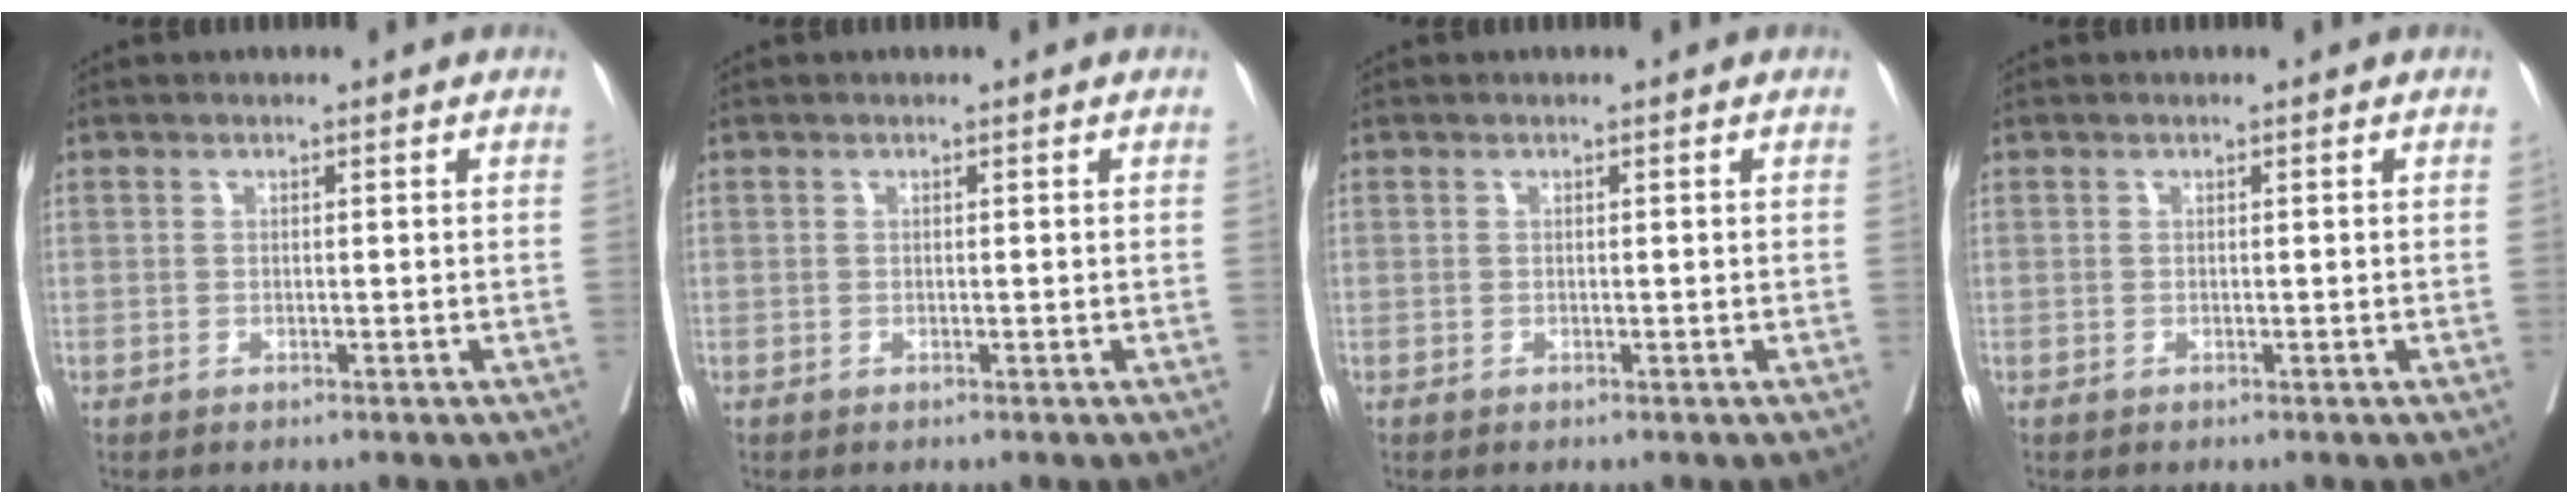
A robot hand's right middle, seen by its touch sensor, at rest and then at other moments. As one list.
[{"total": 0.0}, {"total": 0.0}, {"total": 0.0}]